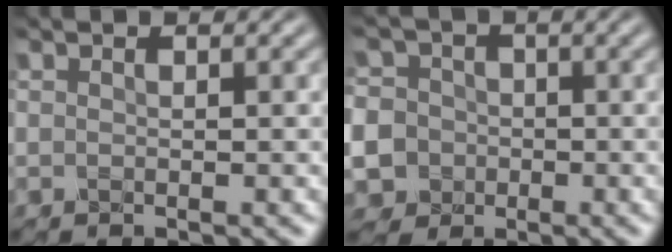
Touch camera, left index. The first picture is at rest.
{"total": 13.5, "force": [-4.3, 12.3, 3.5], "torque": [-0.111, -0.021, -0.113]}